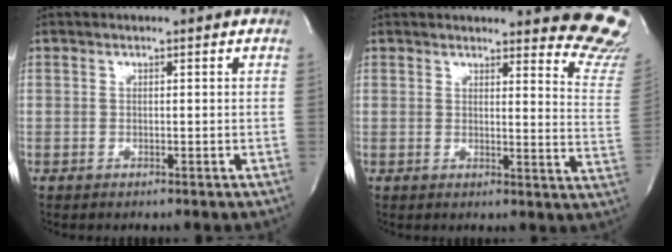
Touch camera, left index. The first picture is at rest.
{"total": 13.8, "force": [12.9, 1.3, 4.9], "torque": [-0.029, -0.101, 0.113]}